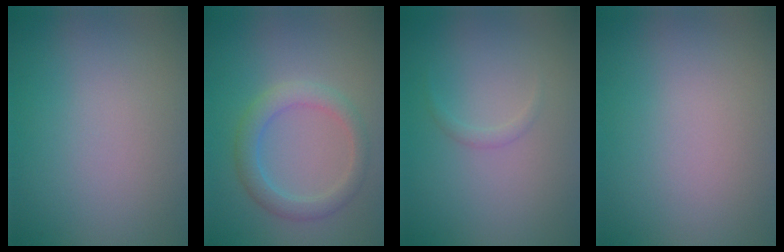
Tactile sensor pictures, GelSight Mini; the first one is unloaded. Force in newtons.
{"total": 2.9, "press": 2.9, "slide": 0.4}
{"total": 0.7, "press": 0.7, "slide": 0.0}
{"total": 0.0}